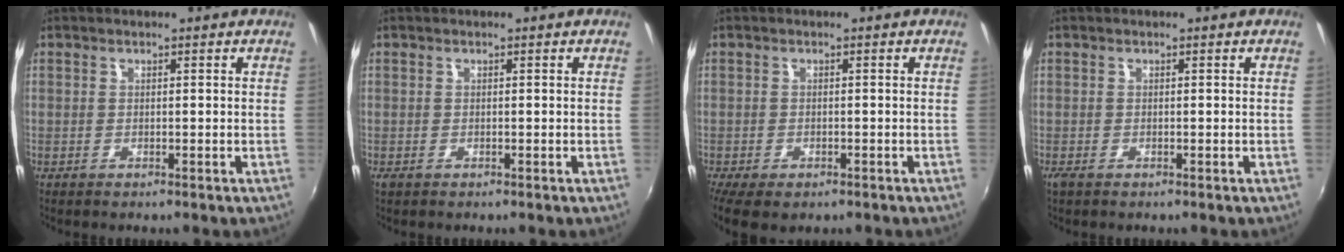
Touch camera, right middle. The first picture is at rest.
{"total": 0.0}
{"total": 7.1, "force": [-4.5, 3.3, 4.3], "torque": [-0.102, -0.032, -0.072]}
{"total": 0.7, "force": [-0.4, 0.3, 0.5], "torque": [-0.011, -0.003, -0.009]}